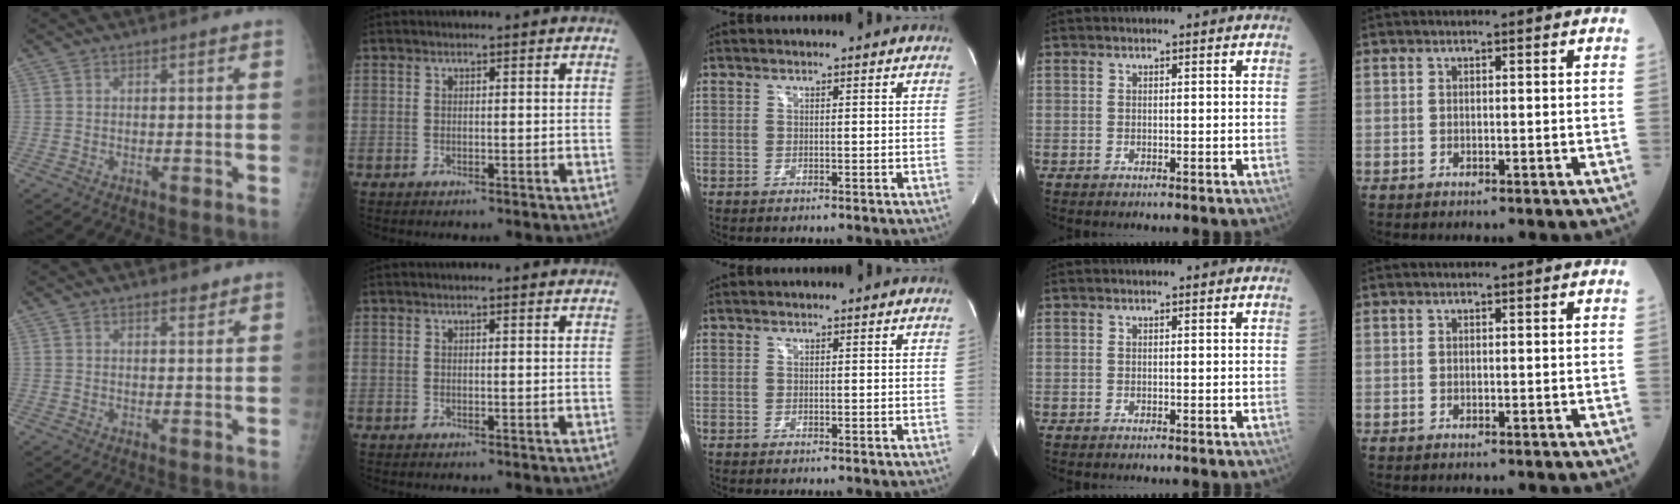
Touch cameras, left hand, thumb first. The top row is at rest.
{"thumb": {"total": 1.8, "force": [1.4, 0.7, 0.8], "torque": [-0.004, -0.009, 0.019]}, "index": {"total": 1.0, "force": [1.0, 0.1, 0.4], "torque": [-0.012, 0.003, 0.010]}}